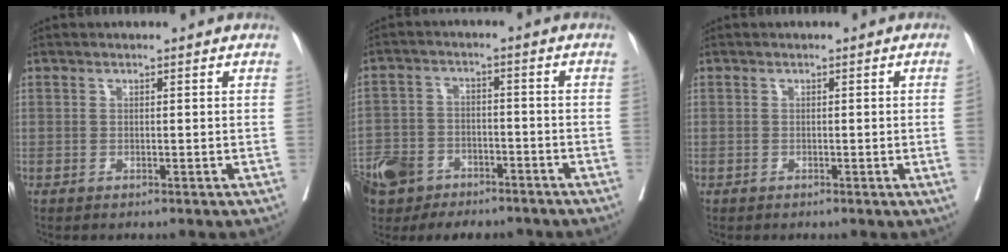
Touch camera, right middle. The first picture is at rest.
{"total": 11.4, "force": [-7.9, 6.8, 4.5], "torque": [-0.107, 0.008, -0.132]}
{"total": 1.4, "force": [-0.2, -0.5, 1.2], "torque": [-0.013, -0.001, -0.003]}